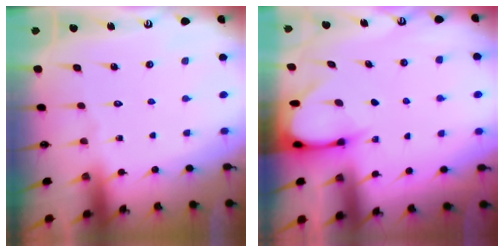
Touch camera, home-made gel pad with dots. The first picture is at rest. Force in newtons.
{"total": 3.8, "press": 3.8, "slide": 0.4}